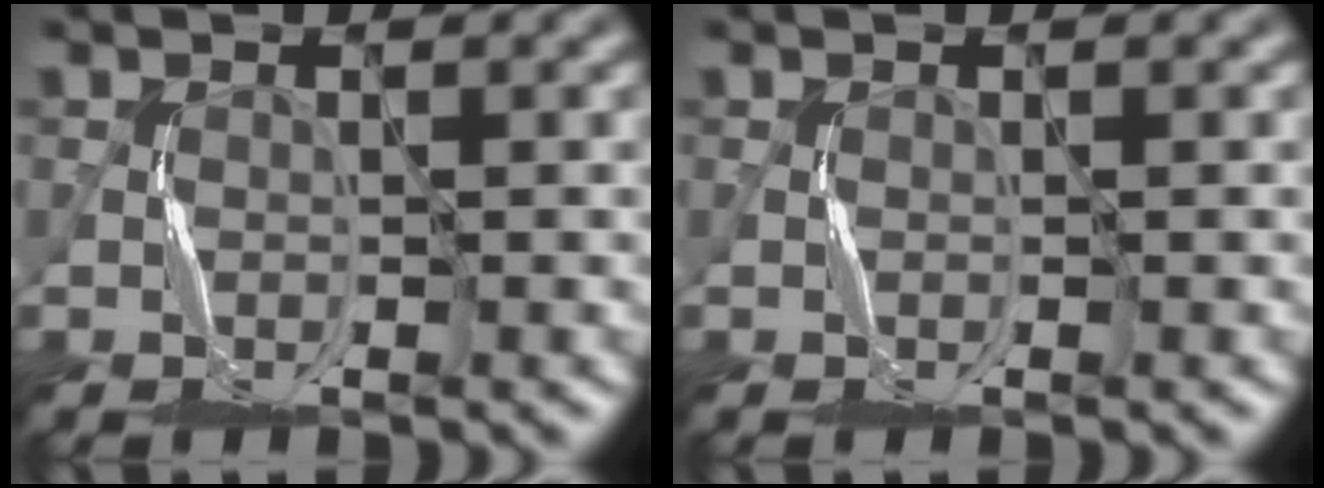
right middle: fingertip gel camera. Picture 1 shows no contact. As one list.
[{"total": 0.0}]